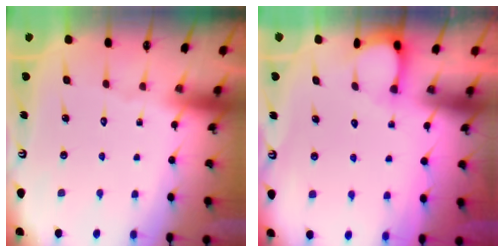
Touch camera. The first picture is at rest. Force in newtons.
{"total": 2.1, "press": 2.1, "slide": 0.3}